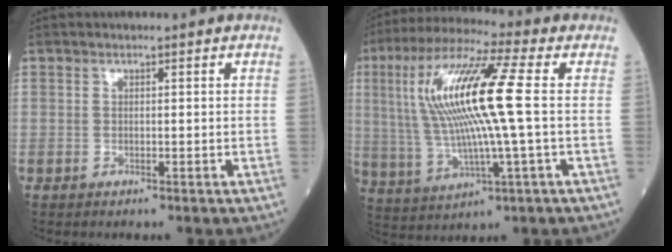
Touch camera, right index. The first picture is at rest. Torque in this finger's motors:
{"motor_torque": [1.89, 0.25, 1.05, 0.21]}